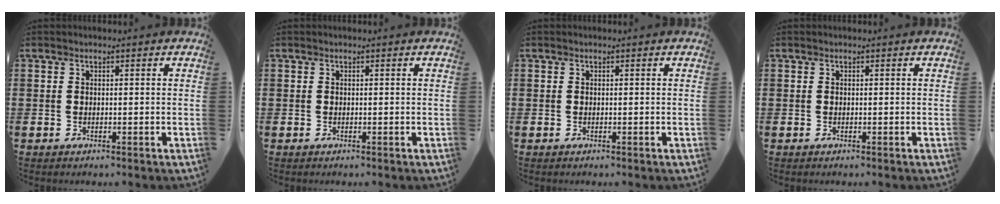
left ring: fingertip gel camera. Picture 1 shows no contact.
{"total": 0.0}
{"total": 0.0}
{"total": 0.0}